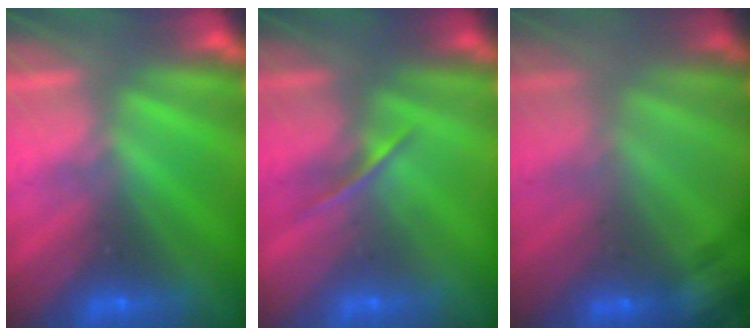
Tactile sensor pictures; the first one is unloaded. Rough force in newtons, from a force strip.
{"total": 1.4}
{"total": 3.1}